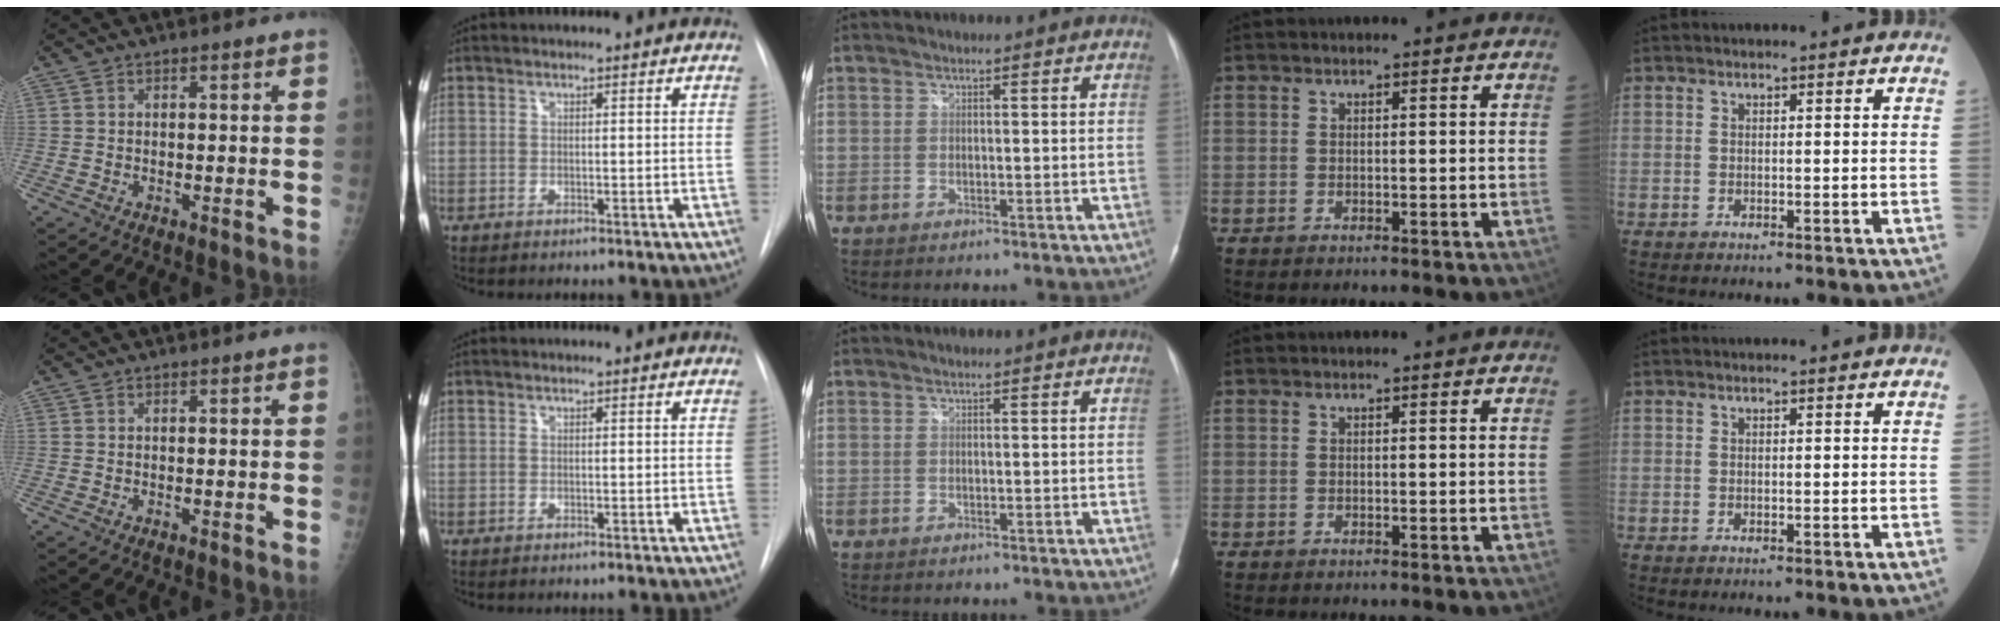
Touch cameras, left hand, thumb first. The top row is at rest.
{}